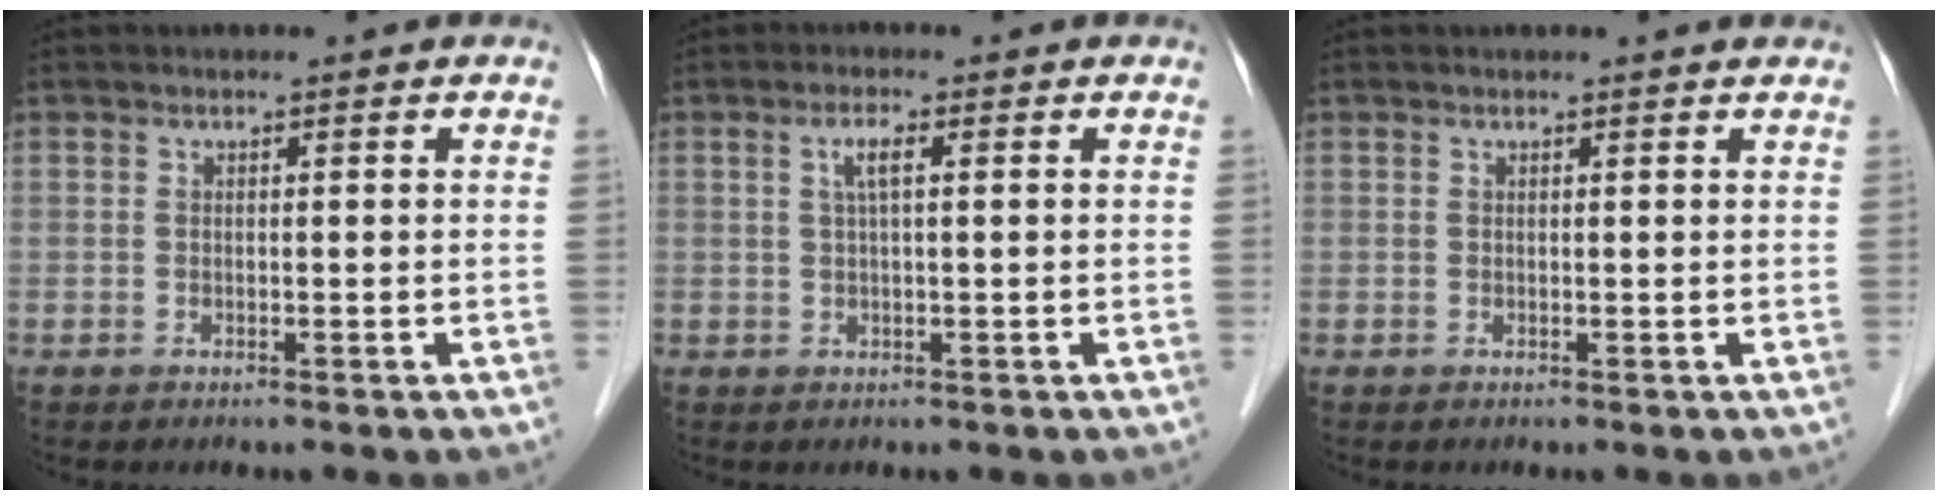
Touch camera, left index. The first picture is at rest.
{"total": 2.5, "force": [0.7, 0.3, 2.3], "torque": [-0.048, 0.007, 0.013]}
{"total": 2.1, "force": [2.0, 0.1, 0.5], "torque": [-0.011, 0.008, 0.016]}